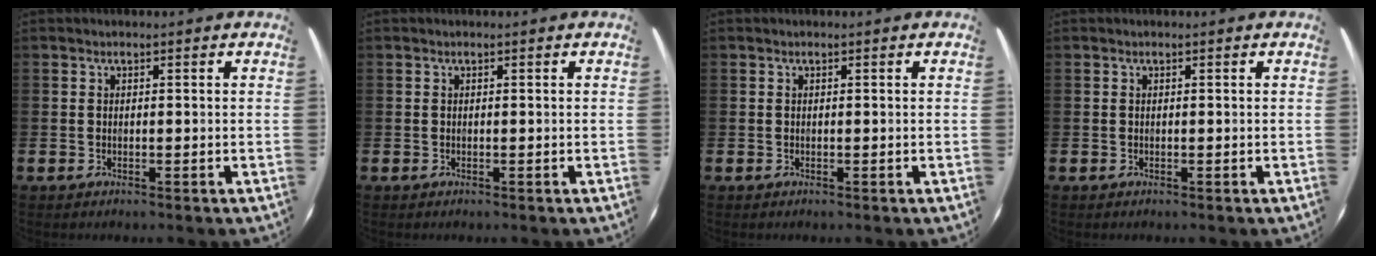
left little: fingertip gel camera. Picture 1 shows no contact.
{"total": 0.0}
{"total": 0.0}
{"total": 0.0}